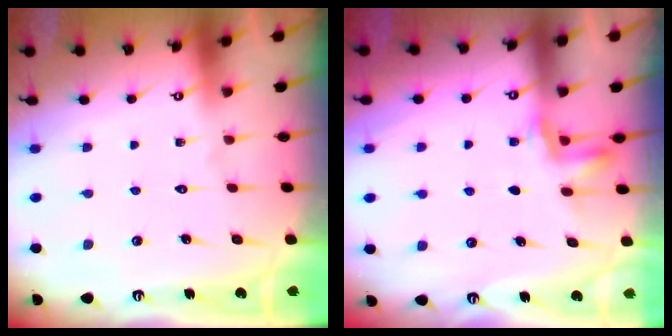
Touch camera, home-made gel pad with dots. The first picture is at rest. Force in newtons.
{"total": 3.0, "press": 2.9, "slide": 0.6}